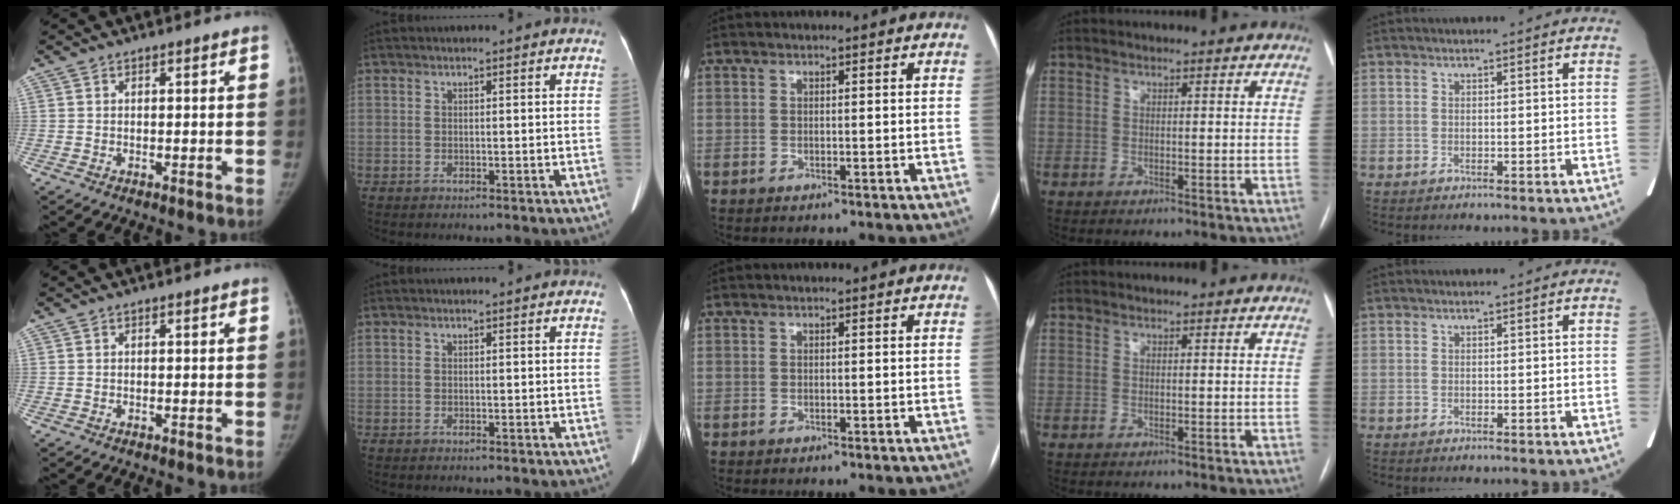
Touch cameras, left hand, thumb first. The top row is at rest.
{}